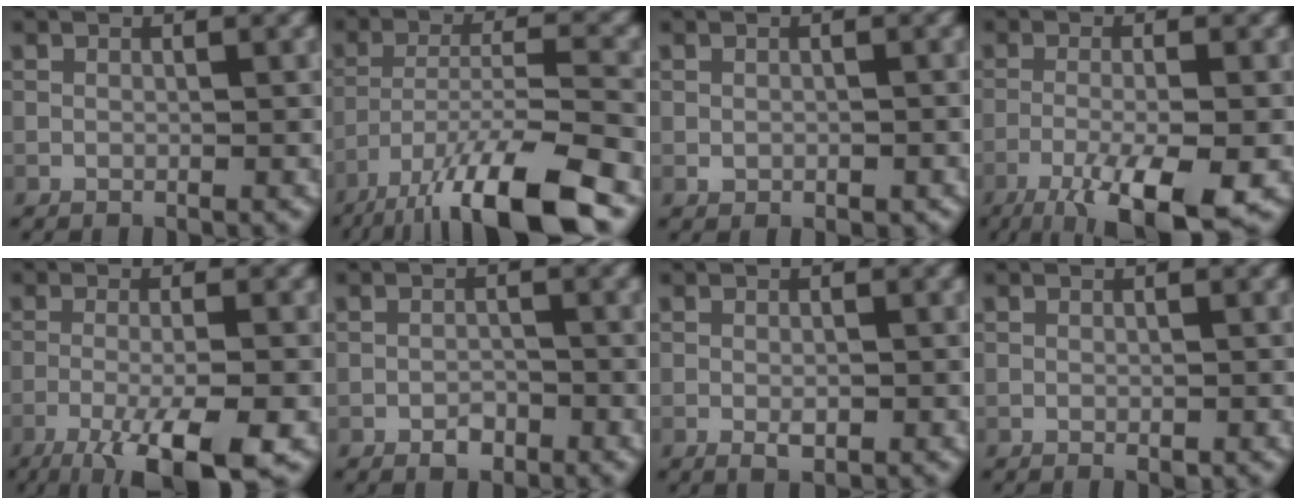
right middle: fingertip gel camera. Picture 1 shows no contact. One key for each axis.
{"total": 13.1, "fx": -9.2, "fy": 3.0, "fz": 8.8, "tx": -0.165, "ty": -0.010, "tz": -0.155}
{"total": 1.1, "fx": -0.4, "fy": 0.7, "fz": 0.7, "tx": -0.010, "ty": -0.003, "tz": -0.007}
{"total": 8.9, "fx": -5.0, "fy": 2.1, "fz": 7.1, "tx": -0.121, "ty": -0.013, "tz": -0.089}
{"total": 8.9, "fx": -5.0, "fy": 2.1, "fz": 7.0, "tx": -0.107, "ty": -0.010, "tz": -0.087}
{"total": 1.6, "fx": -1.0, "fy": 0.9, "fz": 0.8, "tx": -0.011, "ty": 0.001, "tz": -0.020}
{"total": 1.4, "fx": -0.4, "fy": 0.7, "fz": 1.2, "tx": -0.020, "ty": -0.003, "tz": -0.005}
{"total": 0.7, "fx": -0.3, "fy": 0.2, "fz": 0.5, "tx": -0.008, "ty": -0.001, "tz": -0.002}